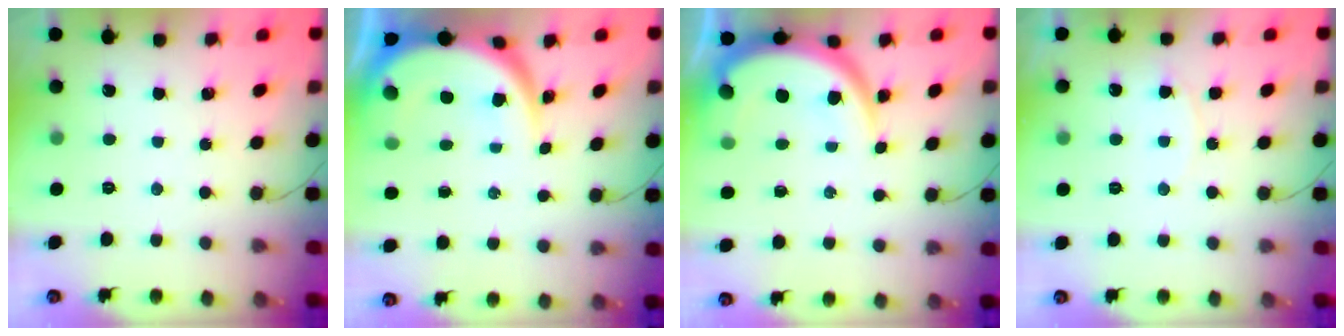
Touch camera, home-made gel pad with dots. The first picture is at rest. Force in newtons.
{"total": 11.0, "press": 10.9, "slide": 1.1}
{"total": 11.3, "press": 11.2, "slide": 1.4}
{"total": 4.6, "press": 4.6, "slide": 0.5}